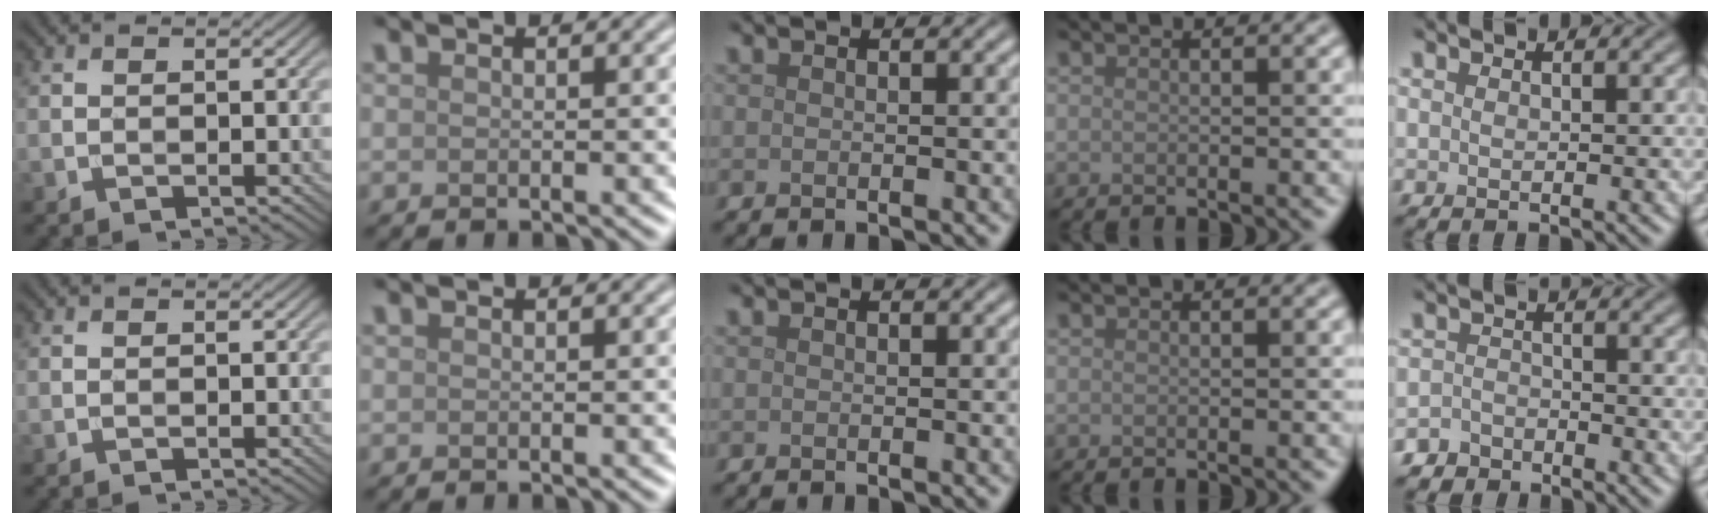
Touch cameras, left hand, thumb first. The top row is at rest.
{"little": {"total": 2.2, "force": [-2.0, 1.0, 0.0], "torque": [0.007, 0.003, -0.042]}}